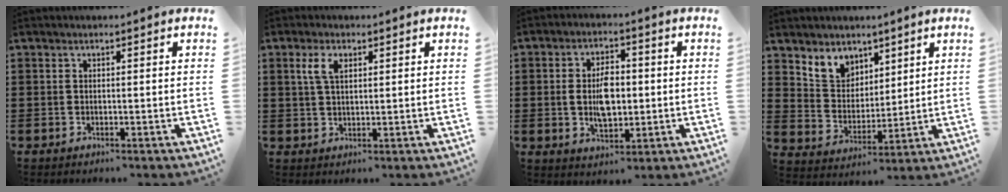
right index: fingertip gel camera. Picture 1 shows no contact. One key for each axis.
{"total": 3.5, "fx": 1.4, "fy": 1.6, "fz": 2.8, "tx": -0.061, "ty": 0.009, "tz": 0.024}
{"total": 6.5, "fx": -0.1, "fy": 3.7, "fz": 5.3, "tx": -0.093, "ty": 0.004, "tz": -0.007}
{"total": 6.4, "fx": 4.4, "fy": 4.5, "fz": 0.4, "tx": -0.043, "ty": -0.007, "tz": 0.083}